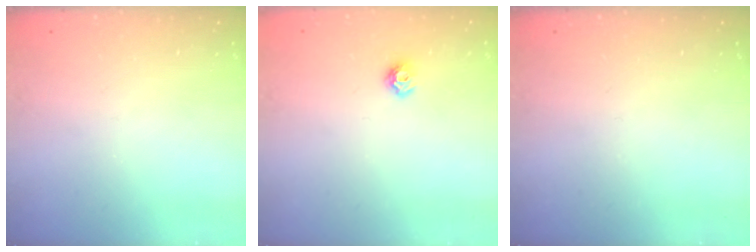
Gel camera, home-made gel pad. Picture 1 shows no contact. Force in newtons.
{"total": 6.1, "press": 6.1, "slide": 0.8}
{"total": 0.0}